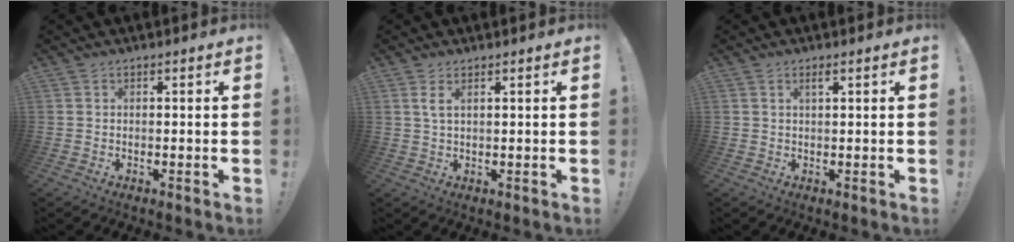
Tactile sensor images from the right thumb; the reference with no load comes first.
{"total": 2.6, "force": [1.3, 0.7, 2.2], "torque": [-0.045, 0.000, 0.022]}
{"total": 1.7, "force": [0.9, 0.2, 1.4], "torque": [-0.027, 0.001, 0.014]}